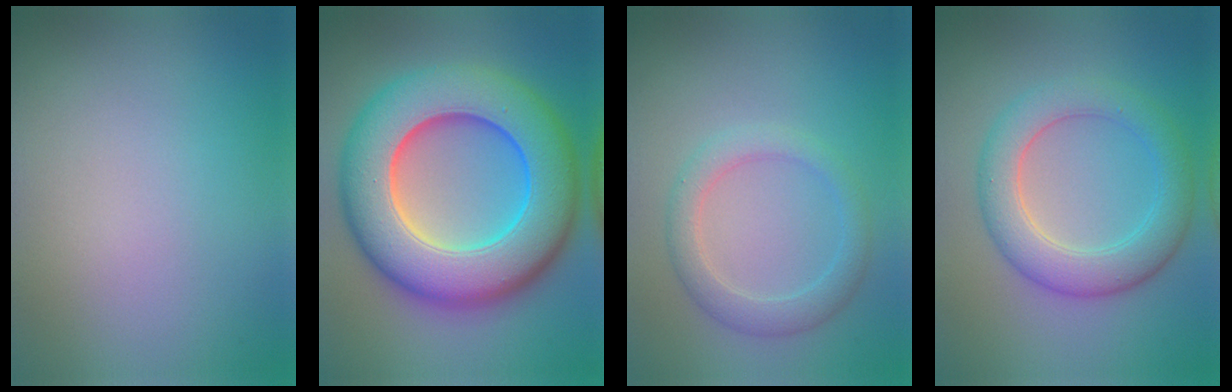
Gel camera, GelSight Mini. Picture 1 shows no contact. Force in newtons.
{"total": 13.9, "press": 13.9, "slide": 0.2}
{"total": 2.9, "press": 2.9, "slide": 0.2}
{"total": 5.3, "press": 5.3, "slide": 0.1}